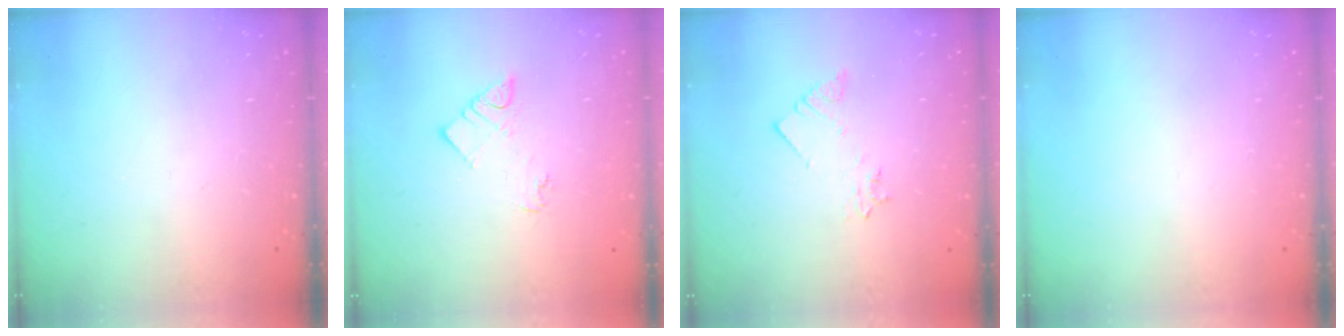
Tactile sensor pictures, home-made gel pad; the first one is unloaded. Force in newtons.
{"total": 5.0, "press": 5.0, "slide": 0.2}
{"total": 2.7, "press": 2.7, "slide": 0.3}
{"total": 0.0}